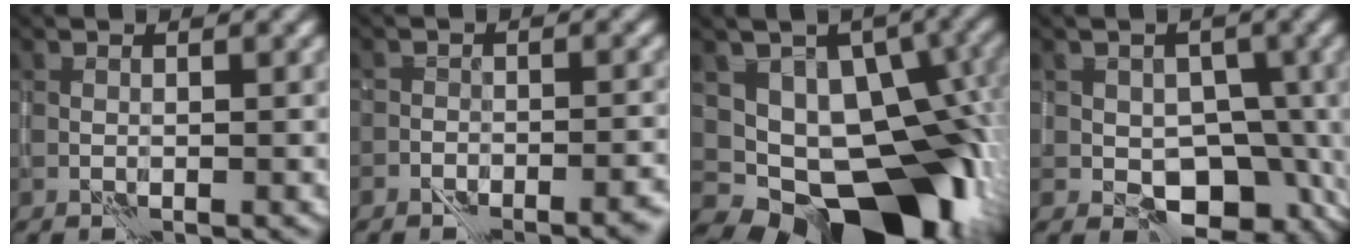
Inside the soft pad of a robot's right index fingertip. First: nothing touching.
{"total": 3.1, "force": [-2.8, 1.2, 0.5], "torque": [0.009, 0.015, -0.044]}
{"total": 12.4, "force": [-2.6, 8.3, 8.8], "torque": [-0.084, 0.004, -0.038]}
{"total": 7.7, "force": [-2.5, 5.7, 4.5], "torque": [-0.021, 0.009, -0.036]}